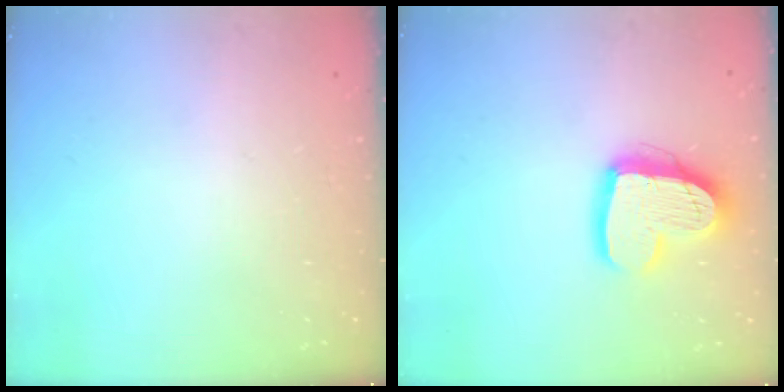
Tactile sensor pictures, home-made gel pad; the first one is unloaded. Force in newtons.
{"total": 14.9, "press": 14.8, "slide": 1.4}